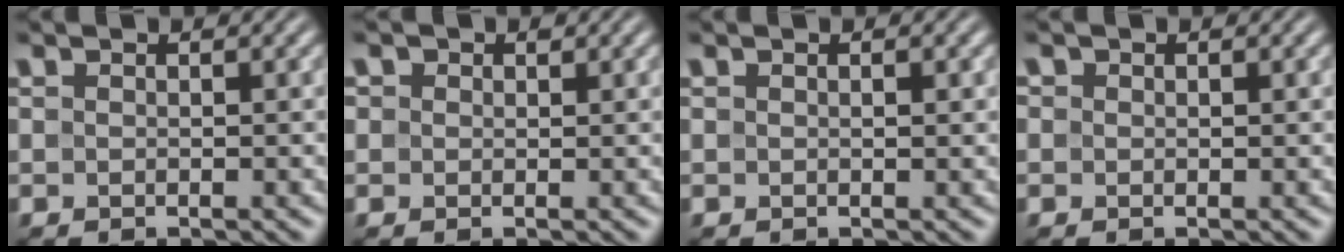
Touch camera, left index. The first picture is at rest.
{"total": 1.0, "force": [0.6, 0.7, 0.3], "torque": [-0.003, -0.002, 0.003]}
{"total": 0.7, "force": [0.2, 0.1, 0.7], "torque": [-0.011, 0.003, 0.003]}
{"total": 0.5, "force": [0.2, 0.4, 0.2], "torque": [0.000, -0.003, 0.000]}